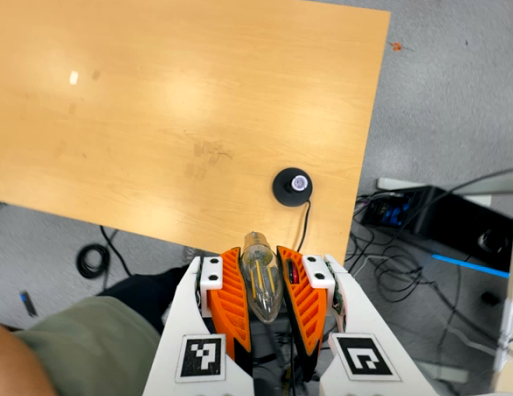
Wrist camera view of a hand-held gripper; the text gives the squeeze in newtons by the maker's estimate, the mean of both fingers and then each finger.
{"total": 21.1, "left": 23.1, "right": 19.2}